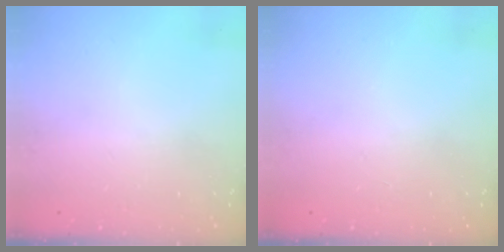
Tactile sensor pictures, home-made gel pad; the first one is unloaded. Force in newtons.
{"total": 0.0}